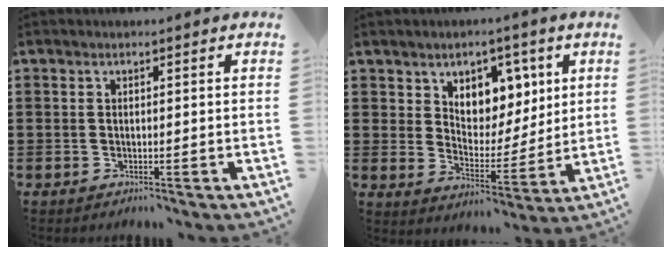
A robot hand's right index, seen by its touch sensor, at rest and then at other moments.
{"total": 6.8, "force": [4.3, 4.9, 1.8], "torque": [-0.052, -0.015, 0.075]}